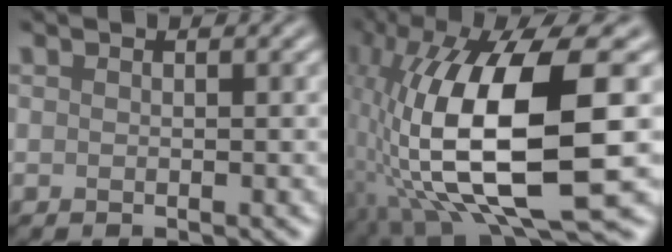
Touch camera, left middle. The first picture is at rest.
{"total": 14.7, "force": [-1.9, 4.6, 13.8], "torque": [-0.266, 0.010, -0.030]}